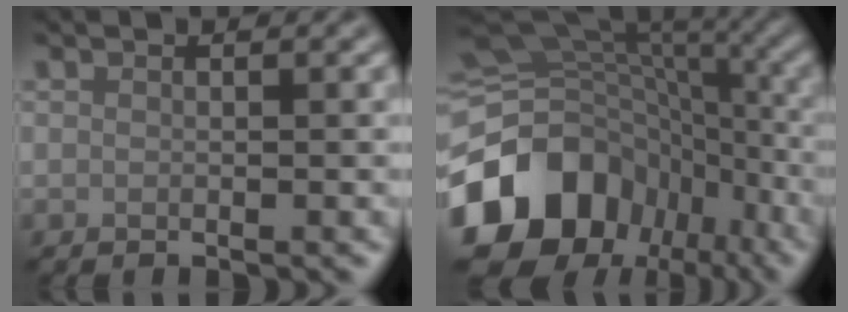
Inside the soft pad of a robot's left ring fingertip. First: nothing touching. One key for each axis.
{"total": 18.0, "fx": -7.8, "fy": 14.0, "fz": 8.2, "tx": -0.179, "ty": -0.015, "tz": -0.111}